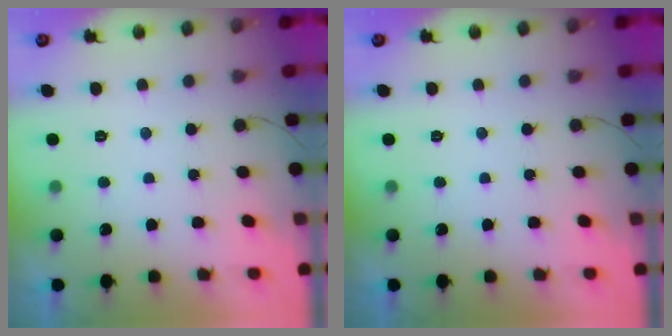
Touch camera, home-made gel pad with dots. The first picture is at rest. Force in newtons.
{"total": 0.0}